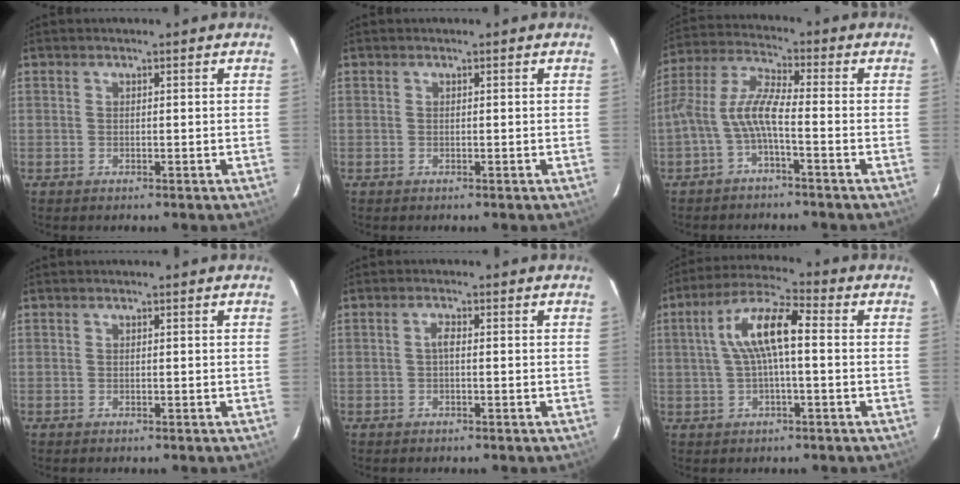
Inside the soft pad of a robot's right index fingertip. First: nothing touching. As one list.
[{"total": 0.0}, {"total": 7.2, "force": [-2.7, 1.4, 6.6], "torque": [-0.157, 0.016, -0.054]}, {"total": 0.0}, {"total": 1.1, "force": [-0.2, 0.4, 1.1], "torque": [-0.021, 0.006, -0.005]}, {"total": 9.6, "force": [0.7, 2.4, 9.2], "torque": [-0.179, 0.021, 0.013]}]